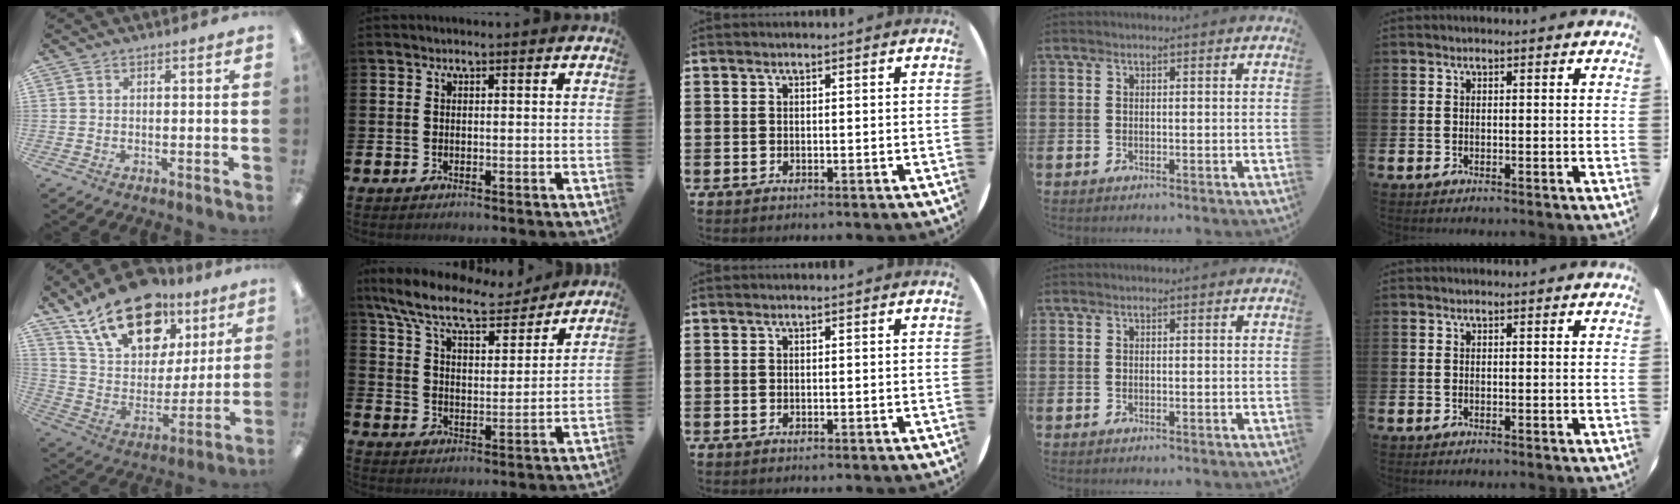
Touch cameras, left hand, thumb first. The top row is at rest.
{"thumb": {"total": 21.3, "force": [13.5, 12.0, 11.4], "torque": [-0.197, -0.064, 0.243]}, "index": {"total": 9.7, "force": [8.7, 1.9, 3.8], "torque": [-0.111, -0.050, 0.152]}}